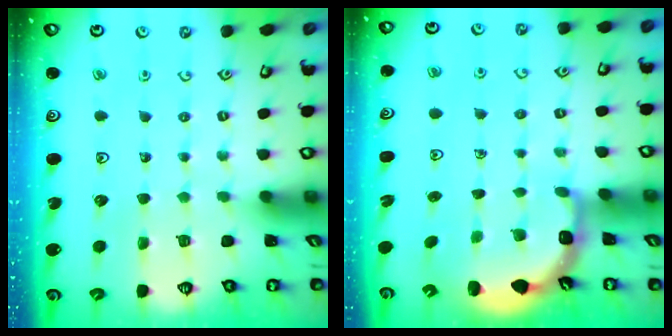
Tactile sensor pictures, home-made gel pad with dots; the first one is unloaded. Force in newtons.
{"total": 3.2, "press": 2.7, "slide": 1.7}